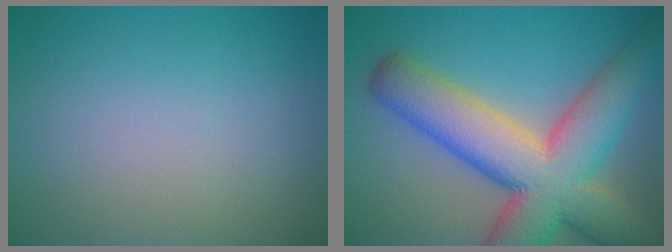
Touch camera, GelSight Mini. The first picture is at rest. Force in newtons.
{"total": 13.0, "press": 13.0, "slide": 0.9}